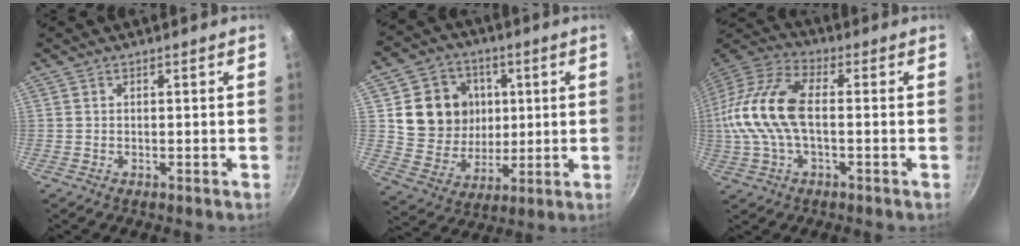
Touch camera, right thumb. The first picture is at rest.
{"total": 14.7, "force": [3.1, 13.0, 6.2], "torque": [-0.081, -0.007, 0.062]}
{"total": 16.6, "force": [-0.4, 8.7, 14.1], "torque": [-0.288, 0.031, -0.025]}